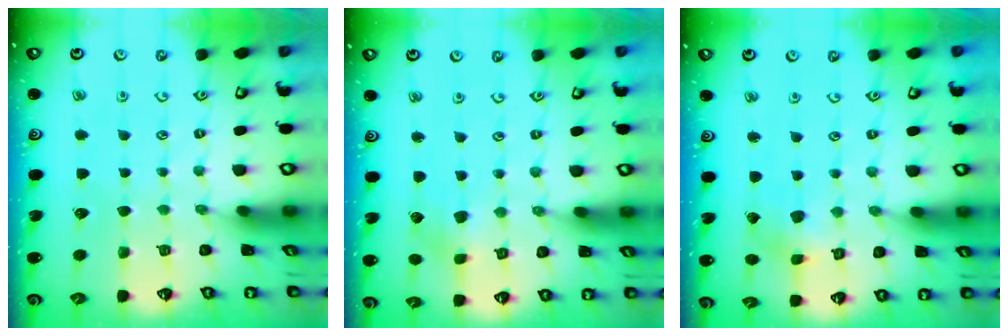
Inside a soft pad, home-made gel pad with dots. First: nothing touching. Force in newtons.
{"total": 2.7, "press": 2.7, "slide": 0.3}
{"total": 2.7, "press": 2.7, "slide": 0.2}